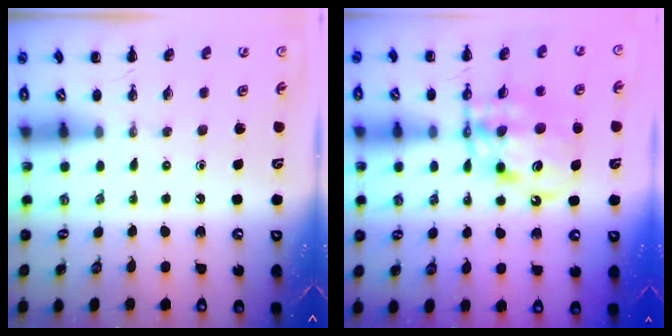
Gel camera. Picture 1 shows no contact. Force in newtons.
{"total": 11.3, "press": 10.9, "slide": 2.9}